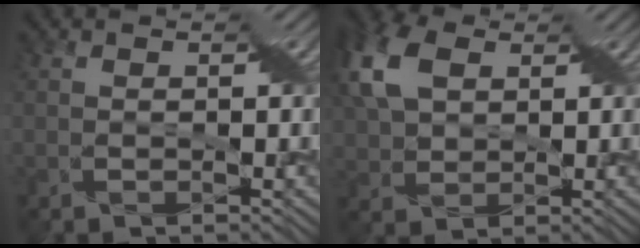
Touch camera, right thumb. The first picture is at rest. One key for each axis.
{"total": 9.5, "fx": 3.5, "fy": 6.2, "fz": 6.3, "tx": -0.175, "ty": 0.027, "tz": 0.057}